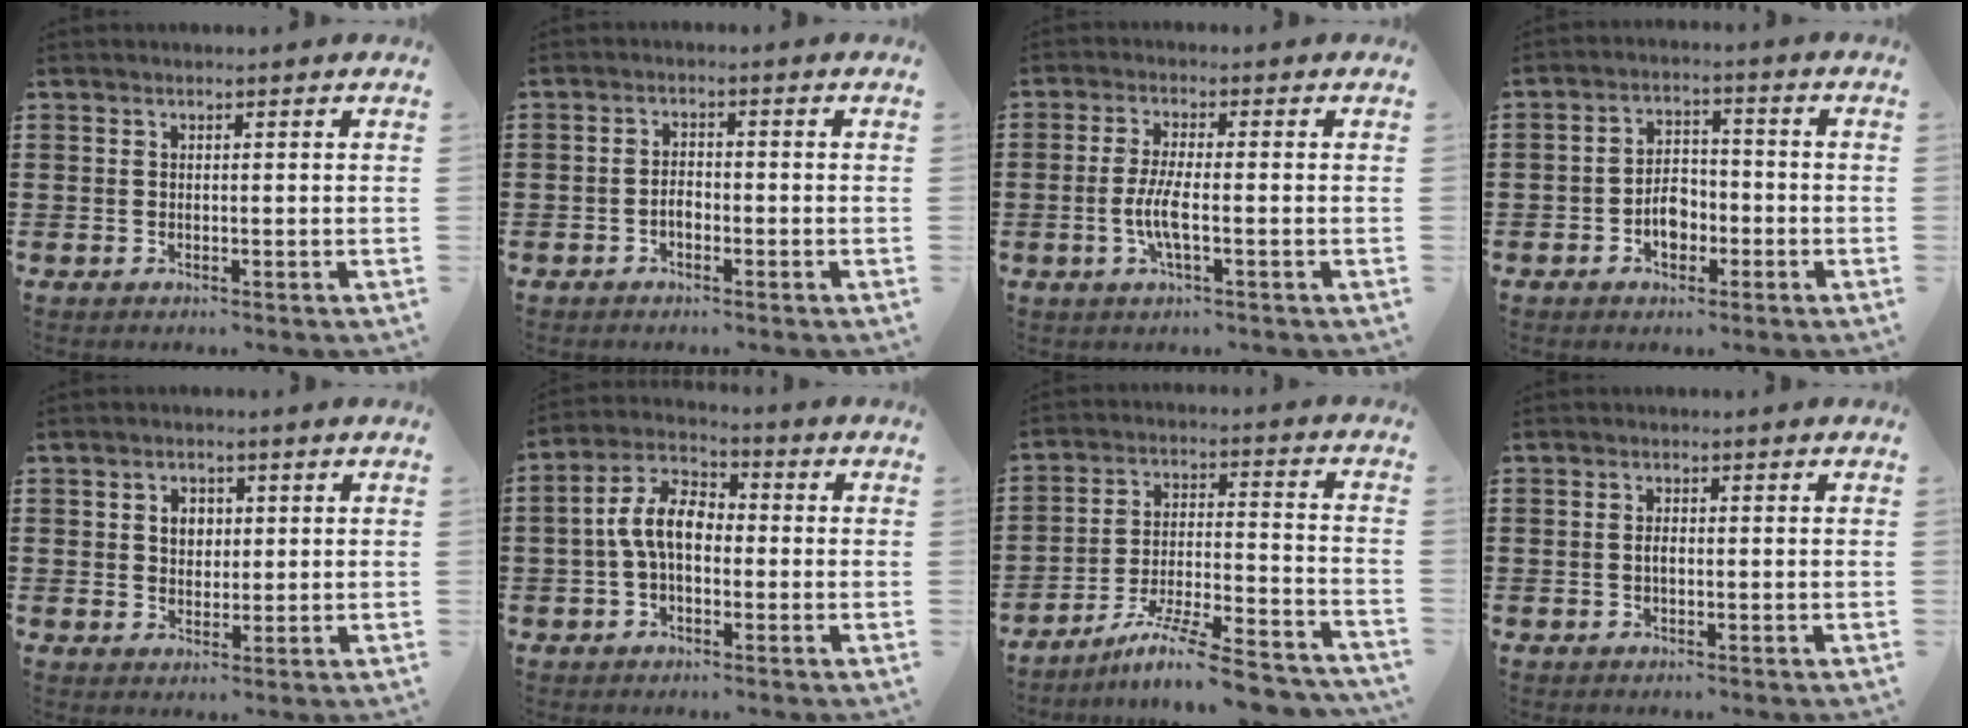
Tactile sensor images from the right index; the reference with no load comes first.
{"total": 2.1, "force": [-0.9, 1.2, 1.4], "torque": [-0.030, 0.004, -0.018]}
{"total": 5.0, "force": [-1.3, 1.0, 4.7], "torque": [-0.110, -0.009, -0.033]}
{"total": 4.7, "force": [-1.8, 3.1, 2.9], "torque": [-0.040, 0.002, -0.037]}
{"total": 2.9, "force": [0.6, 2.3, 1.7], "torque": [-0.040, 0.011, 0.009]}
{"total": 7.8, "force": [-0.6, 4.4, 6.4], "torque": [-0.152, 0.005, -0.020]}
{"total": 9.9, "force": [-8.3, 0.5, 5.5], "torque": [-0.096, 0.006, -0.164]}
{"total": 1.3, "force": [-0.3, 0.5, 1.2], "torque": [-0.023, -0.001, -0.004]}